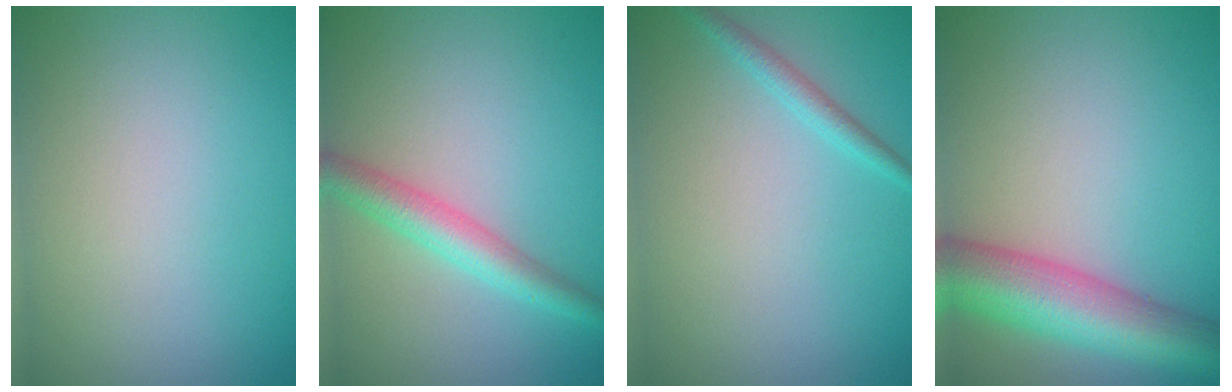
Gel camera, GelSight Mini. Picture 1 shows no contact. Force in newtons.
{"total": 3.3, "press": 3.3, "slide": 0.1}
{"total": 1.5, "press": 1.5, "slide": 0.0}
{"total": 8.7, "press": 8.7, "slide": 0.2}